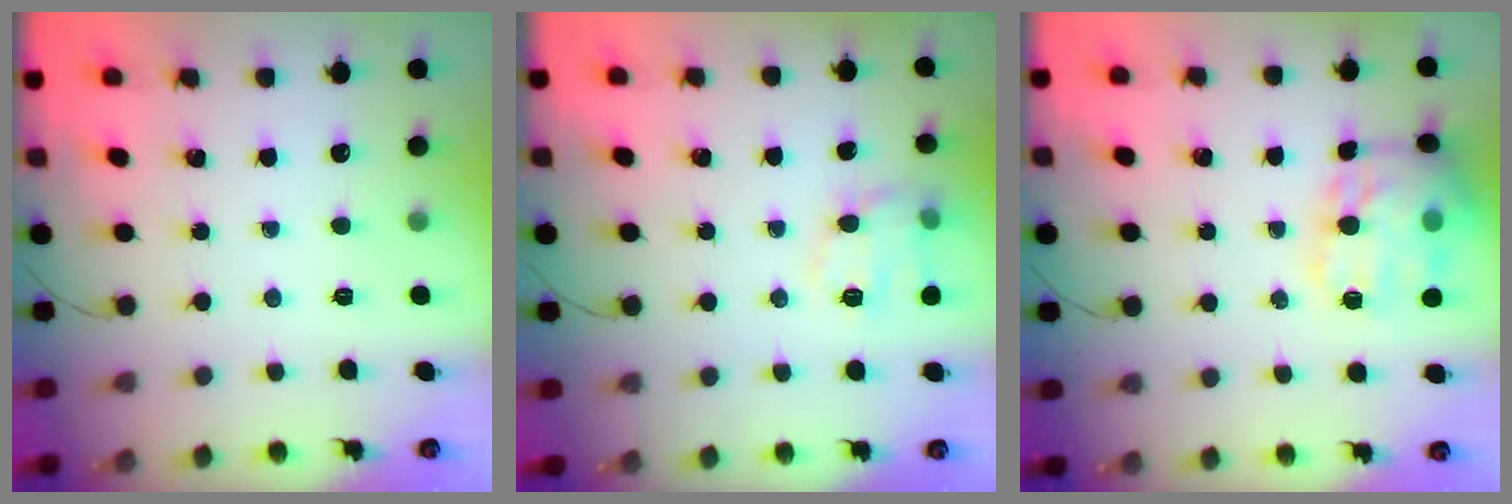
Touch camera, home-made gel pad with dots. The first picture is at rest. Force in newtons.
{"total": 11.1, "press": 11.1, "slide": 0.2}
{"total": 18.8, "press": 18.7, "slide": 1.5}